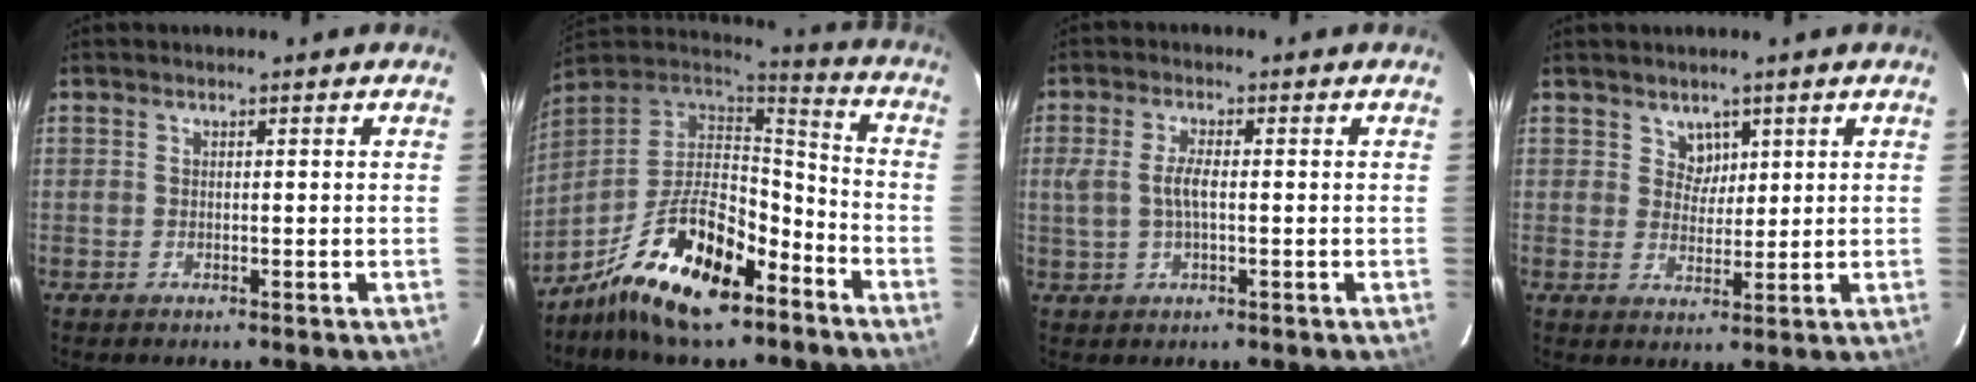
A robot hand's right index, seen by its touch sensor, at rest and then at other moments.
{"total": 18.9, "force": [-11.4, 7.6, 13.1], "torque": [-0.258, -0.007, -0.200]}
{"total": 4.2, "force": [-0.1, 1.6, 3.9], "torque": [-0.079, 0.001, 0.002]}
{"total": 3.1, "force": [1.9, 2.4, 0.5], "torque": [-0.001, 0.001, 0.034]}